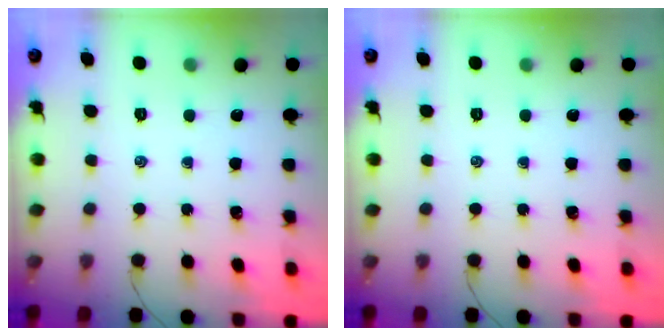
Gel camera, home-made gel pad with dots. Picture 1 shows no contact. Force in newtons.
{"total": 0.0}